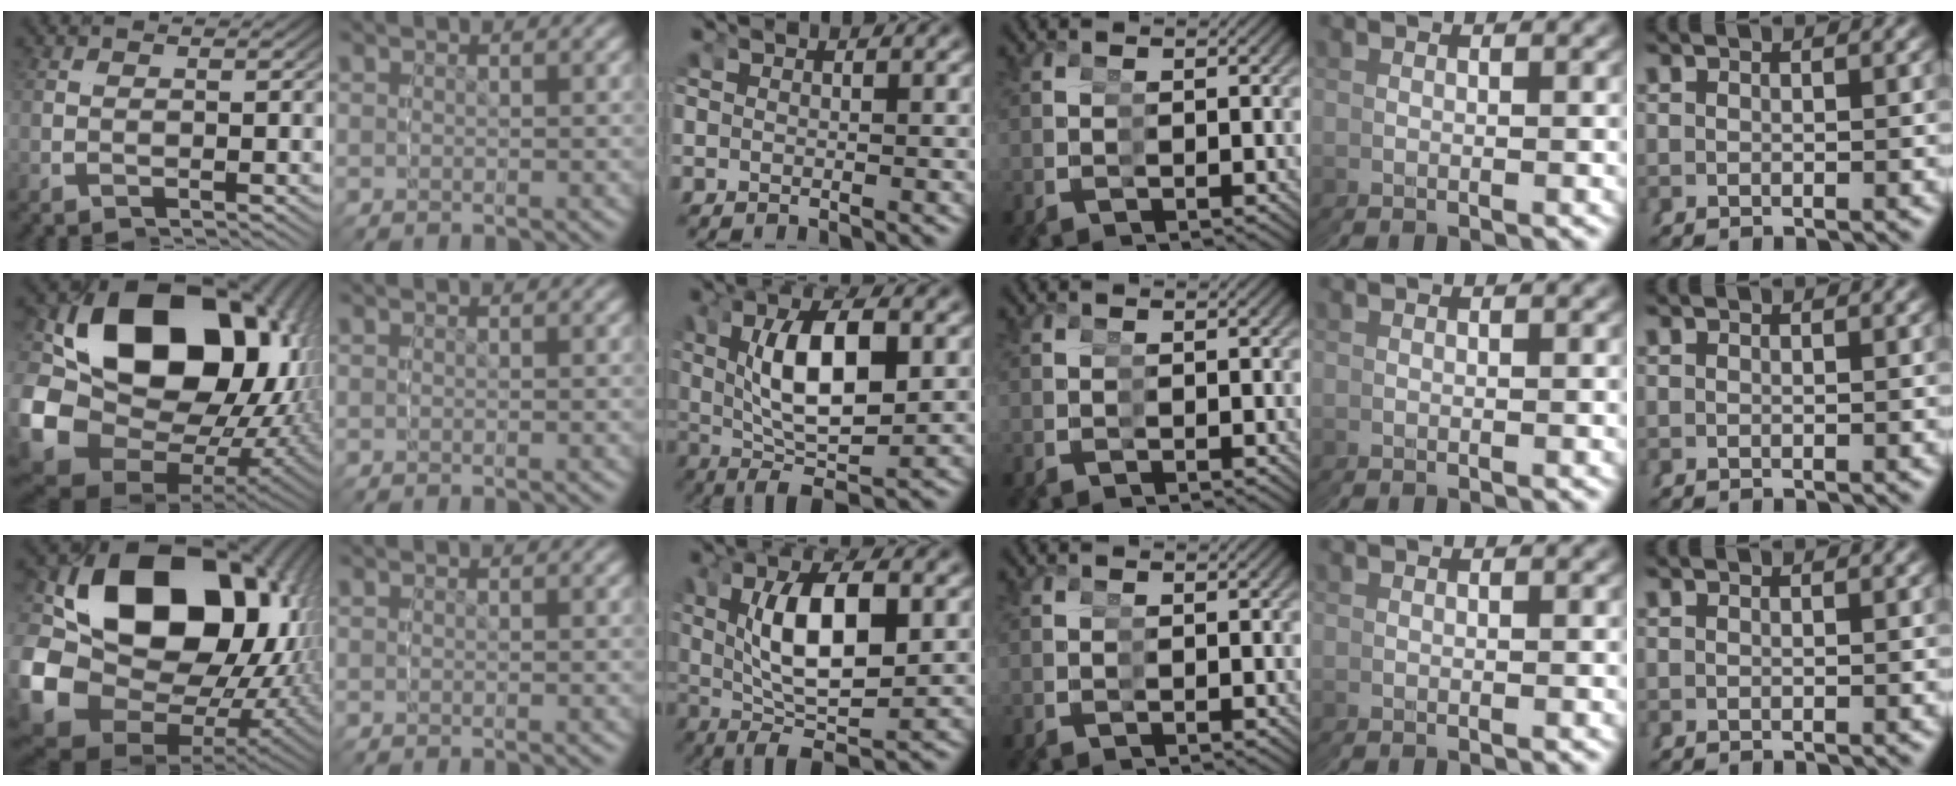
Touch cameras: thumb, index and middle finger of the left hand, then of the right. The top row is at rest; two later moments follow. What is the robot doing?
{"motion": "grasp_and_lifting", "object": "glue stick"}